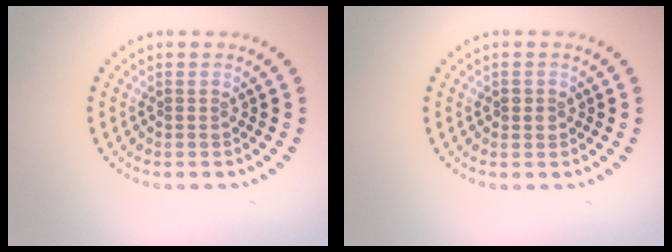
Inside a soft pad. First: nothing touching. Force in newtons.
{"total": 1.1, "press": 1.0, "slide": 0.3}